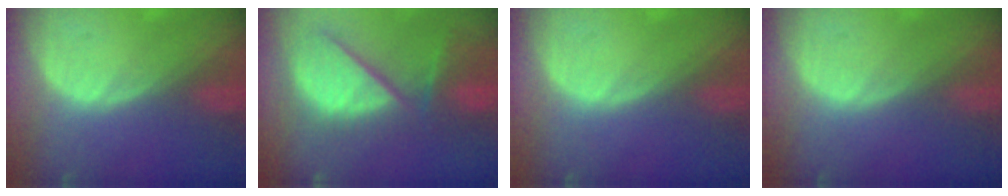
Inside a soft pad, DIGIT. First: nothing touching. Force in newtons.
{"total": 11.9, "press": 10.3, "slide": 5.9}
{"total": 0.0}
{"total": 0.0}